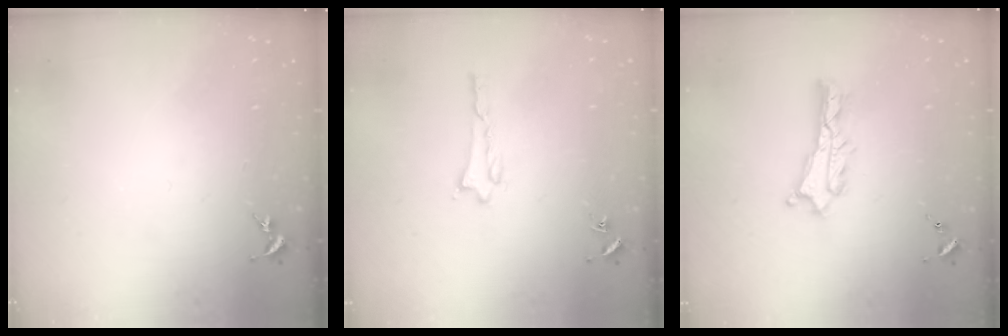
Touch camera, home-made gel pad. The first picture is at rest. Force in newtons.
{"total": 1.4, "press": 1.4, "slide": 0.2}
{"total": 2.7, "press": 2.6, "slide": 0.3}